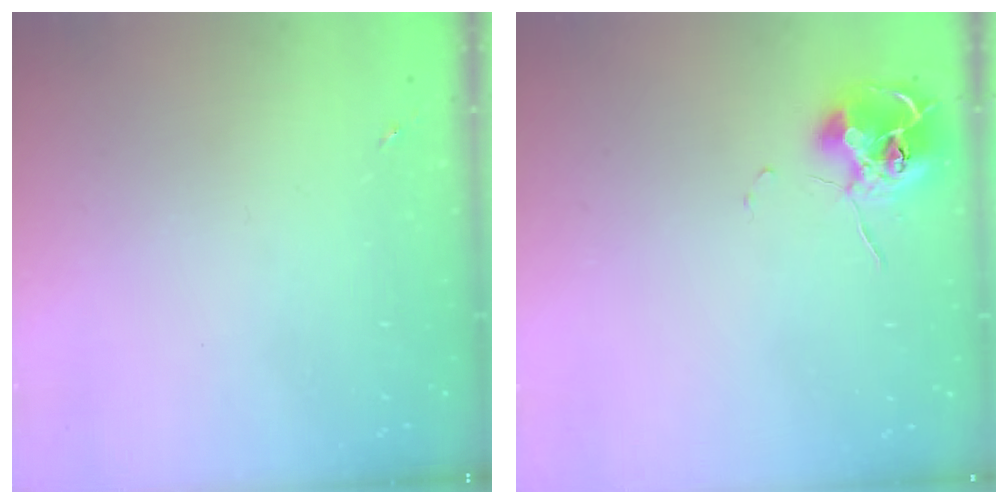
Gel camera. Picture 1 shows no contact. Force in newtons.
{"total": 10.4, "press": 10.4, "slide": 0.9}